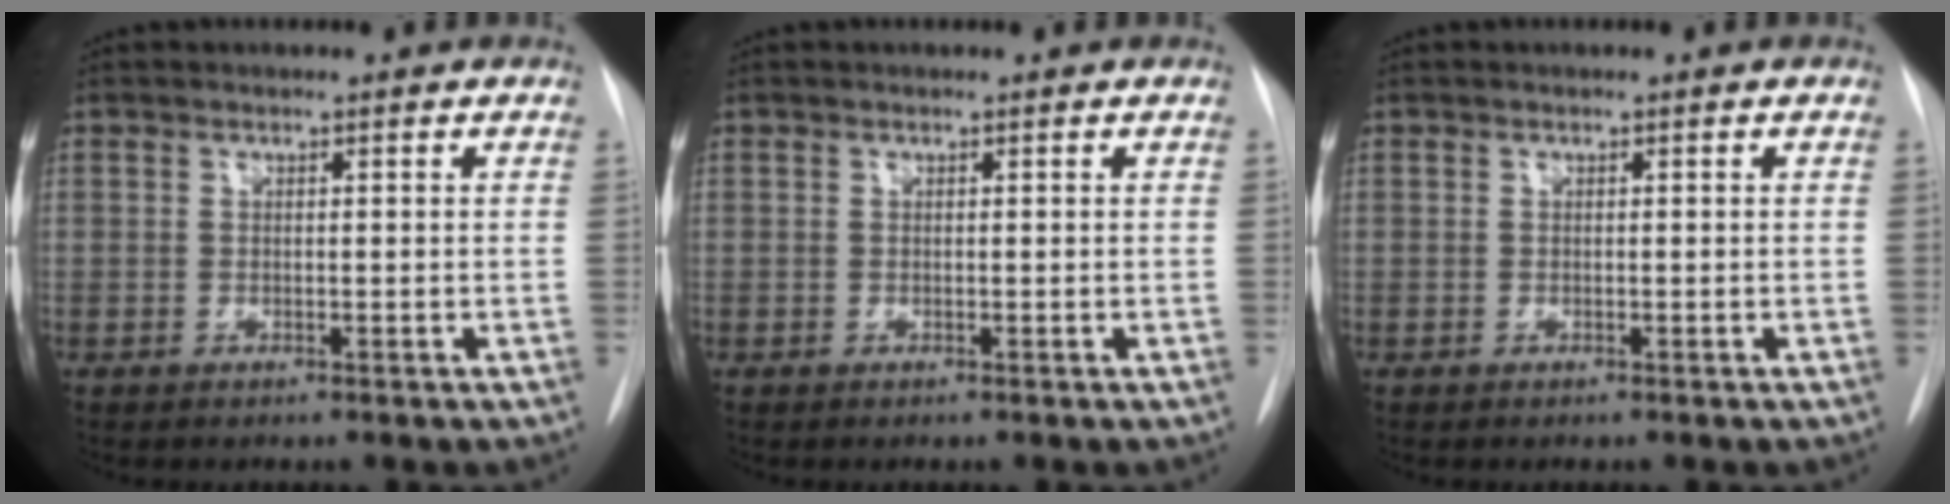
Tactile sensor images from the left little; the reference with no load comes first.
{"total": 0.0}
{"total": 0.0}